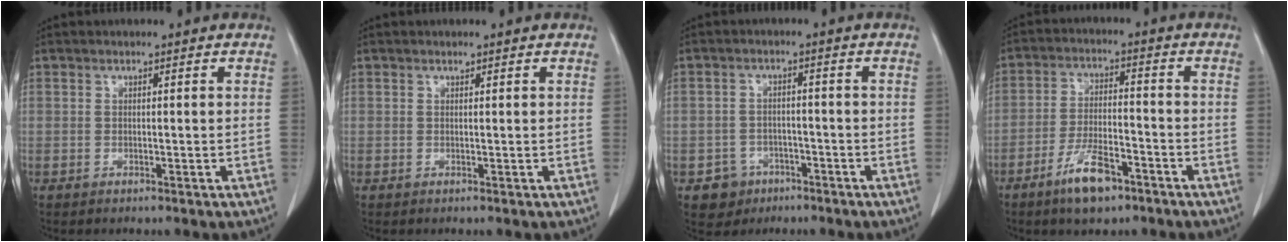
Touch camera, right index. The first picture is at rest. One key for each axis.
{"total": 0.0}
{"total": 4.6, "fx": -2.4, "fy": 3.9, "fz": 0.1, "tx": 0.001, "ty": 0.013, "tz": -0.033}
{"total": 8.1, "fx": -5.2, "fy": 2.5, "fz": 5.7, "tx": -0.111, "ty": -0.005, "tz": -0.092}